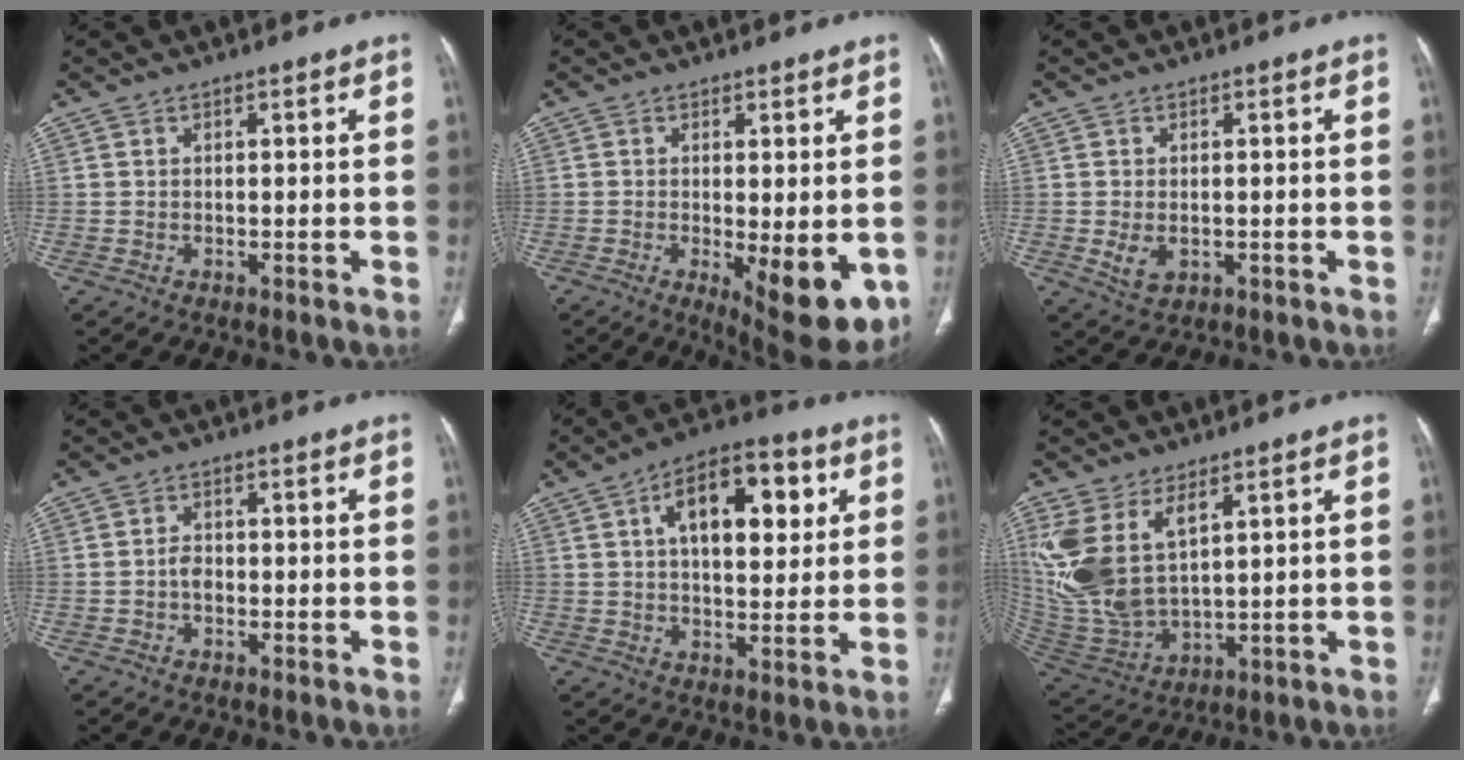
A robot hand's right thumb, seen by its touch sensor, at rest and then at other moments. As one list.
[{"total": 11.5, "force": [-2.8, 4.0, 10.4], "torque": [-0.135, -0.024, -0.027]}, {"total": 3.7, "force": [-0.7, 2.4, 2.7], "torque": [-0.052, -0.005, -0.003]}, {"total": 2.2, "force": [-0.5, 1.5, 1.5], "torque": [-0.023, 0.009, -0.011]}, {"total": 15.6, "force": [5.0, 8.0, 12.5], "torque": [-0.155, 0.005, 0.074]}, {"total": 15.4, "force": [6.3, 7.9, 11.6], "torque": [-0.248, -0.022, 0.149]}]